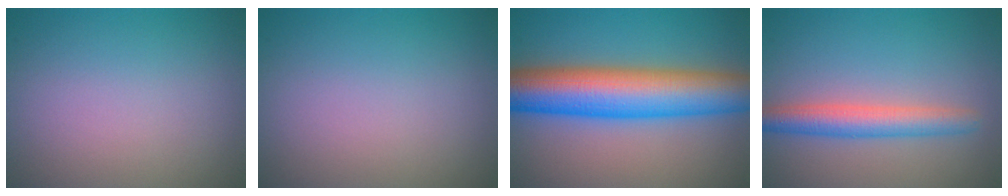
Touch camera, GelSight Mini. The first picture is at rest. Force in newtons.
{"total": 0.0}
{"total": 10.5, "press": 10.4, "slide": 0.1}
{"total": 3.4, "press": 3.4, "slide": 0.1}